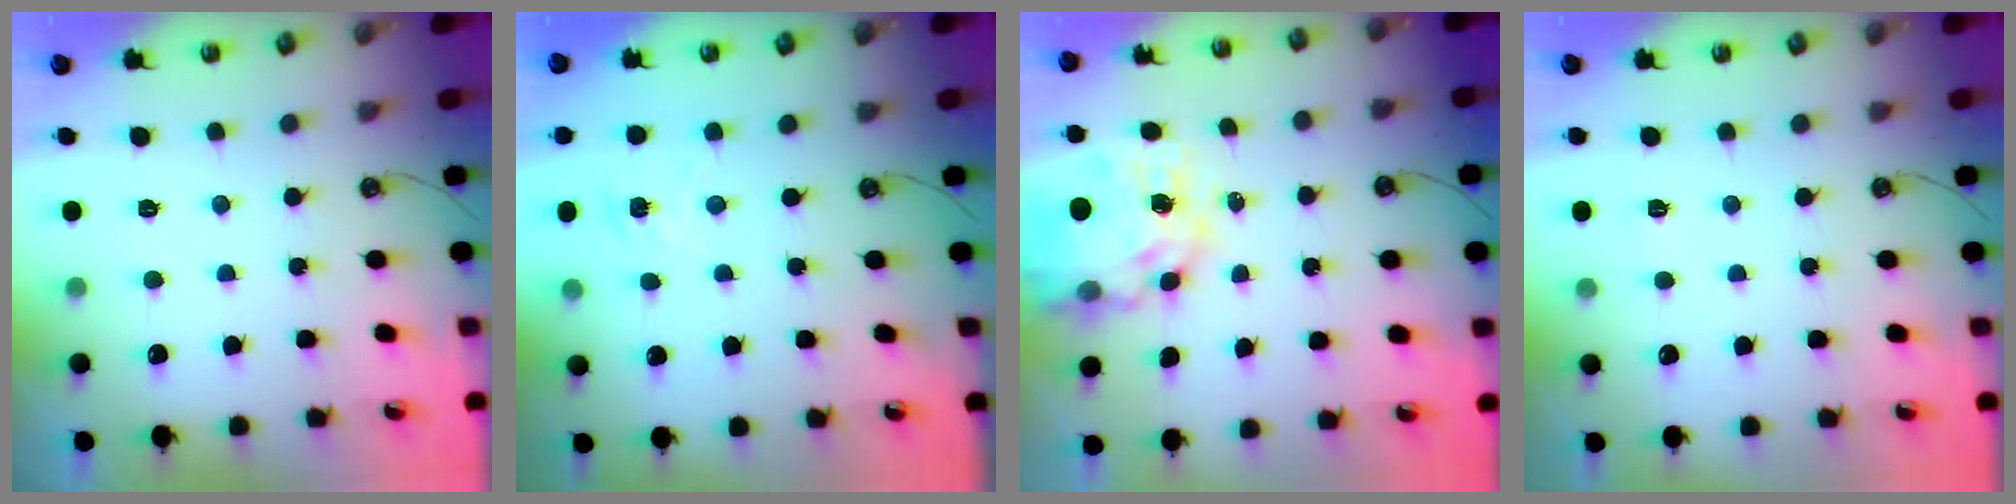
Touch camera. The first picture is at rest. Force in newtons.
{"total": 1.9, "press": 1.9, "slide": 0.2}
{"total": 15.1, "press": 15.0, "slide": 1.4}
{"total": 2.5, "press": 2.5, "slide": 0.4}